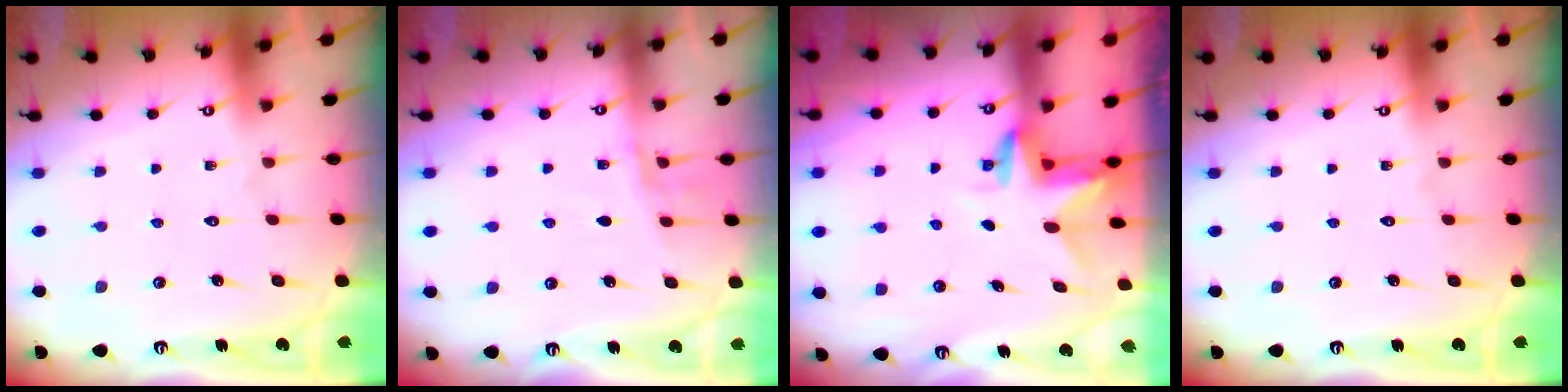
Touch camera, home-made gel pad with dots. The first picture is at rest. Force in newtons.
{"total": 5.8, "press": 5.7, "slide": 1.3}
{"total": 3.0, "press": 3.0, "slide": 0.2}
{"total": 0.0}